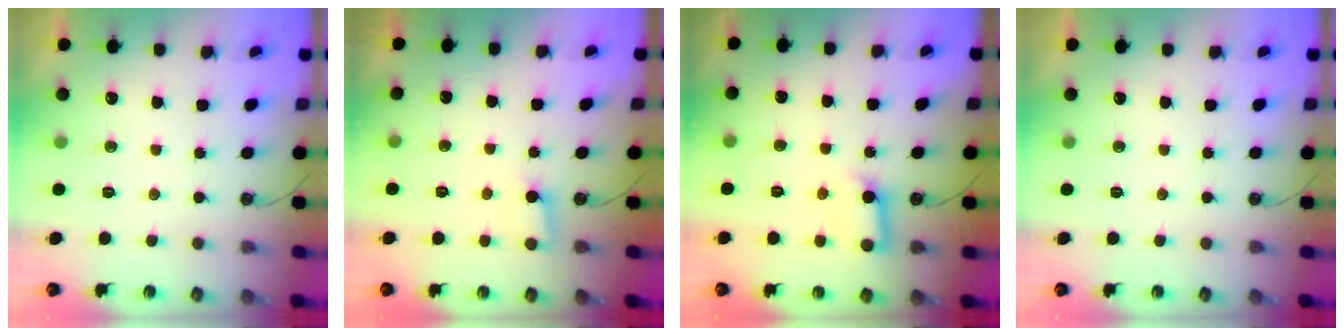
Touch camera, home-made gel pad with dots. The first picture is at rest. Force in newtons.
{"total": 3.2, "press": 3.2, "slide": 0.3}
{"total": 9.0, "press": 8.9, "slide": 1.1}
{"total": 0.0}